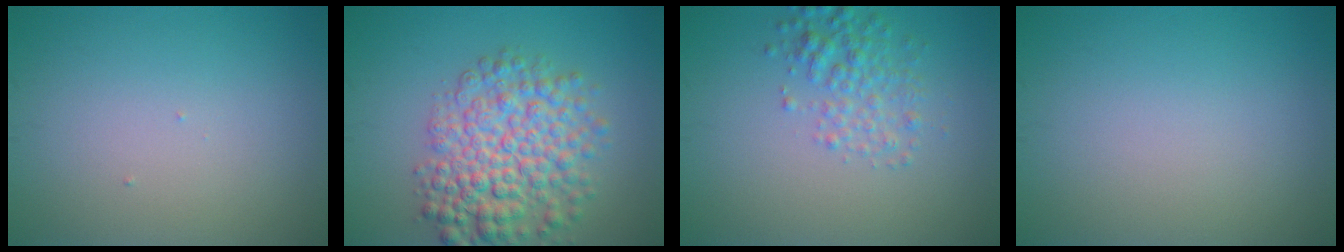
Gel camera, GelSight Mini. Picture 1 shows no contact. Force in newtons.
{"total": 7.3, "press": 7.3, "slide": 0.2}
{"total": 2.9, "press": 2.9, "slide": 0.0}
{"total": 0.0}